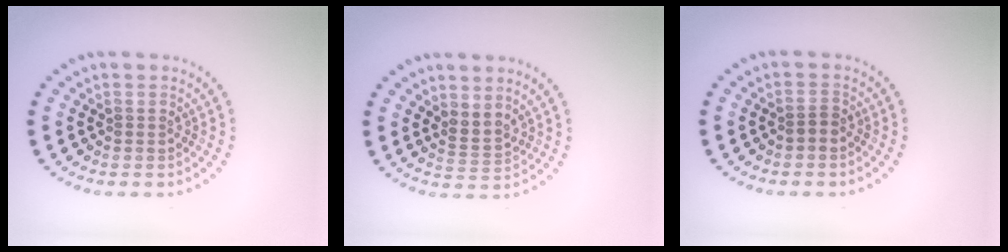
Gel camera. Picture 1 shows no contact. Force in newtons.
{"total": 2.0, "press": 1.4, "slide": 1.4}
{"total": 1.1, "press": 0.9, "slide": 0.5}